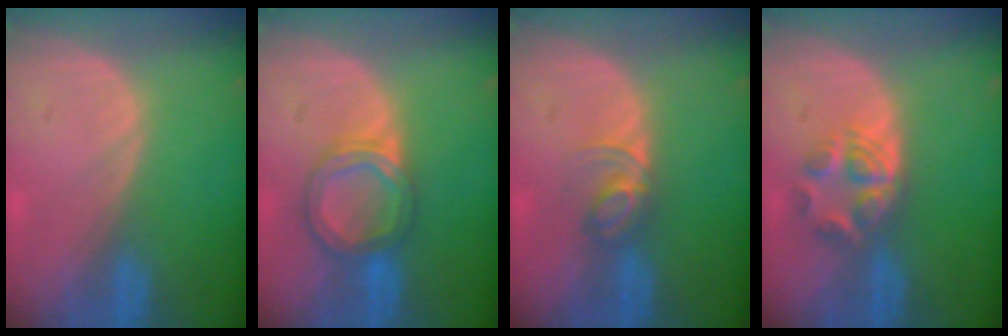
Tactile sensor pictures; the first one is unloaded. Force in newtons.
{"total": 6.3, "press": 5.8, "slide": 2.6}
{"total": 3.9, "press": 3.8, "slide": 0.5}
{"total": 5.9, "press": 5.0, "slide": 3.2}